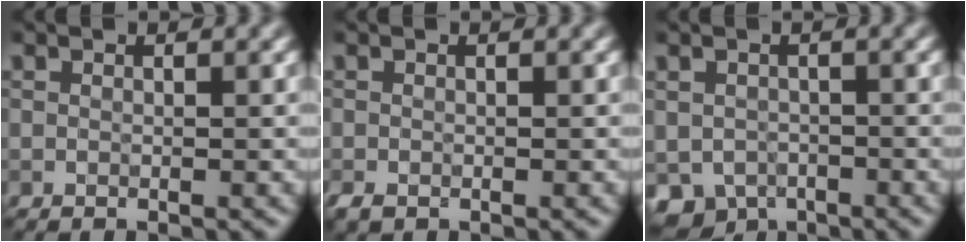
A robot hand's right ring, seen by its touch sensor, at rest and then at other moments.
{"total": 0.7, "force": [-0.4, 0.5, 0.2], "torque": [-0.007, -0.003, -0.007]}
{"total": 4.0, "force": [-2.0, 3.2, 1.4], "torque": [-0.027, -0.017, -0.026]}